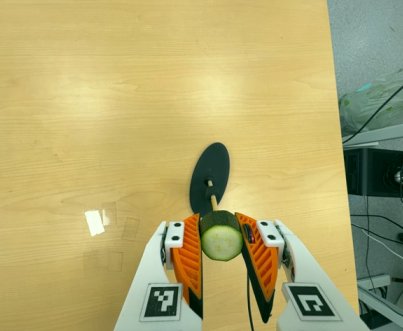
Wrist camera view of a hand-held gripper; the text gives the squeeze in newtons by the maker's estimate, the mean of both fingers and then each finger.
{"total": 10.2, "left": 9.6, "right": 10.8}